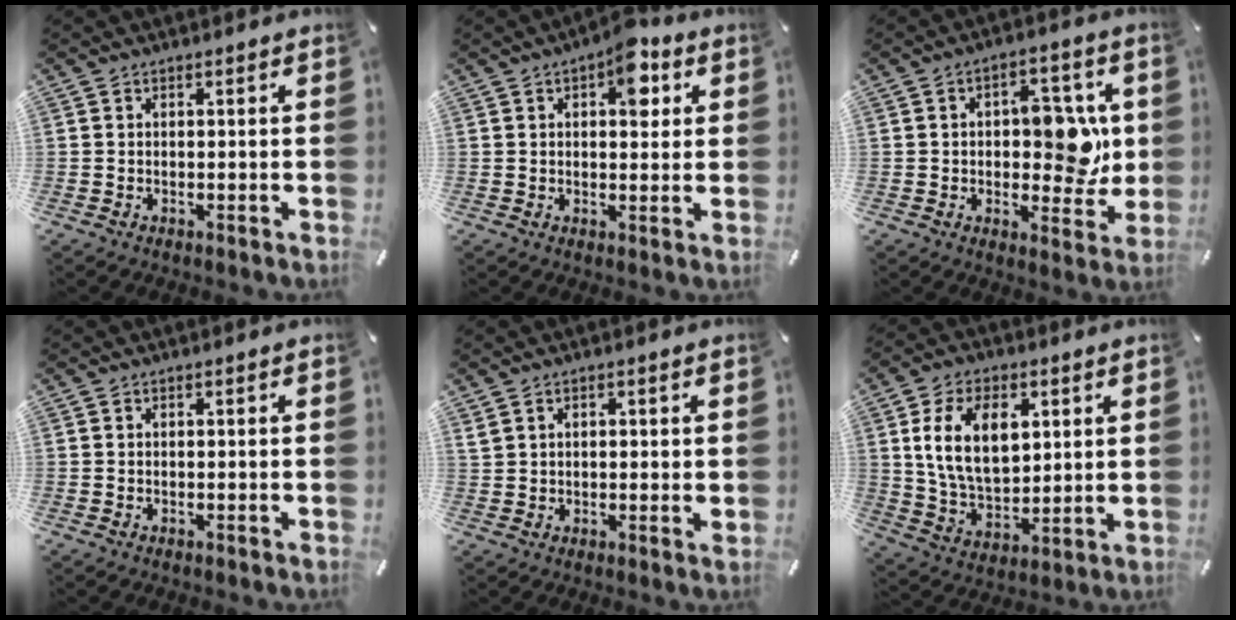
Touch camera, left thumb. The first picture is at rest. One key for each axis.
{"total": 8.4, "fx": 3.0, "fy": 4.7, "fz": 6.3, "tx": -0.069, "ty": -0.008, "tz": 0.045}
{"total": 12.1, "fx": 1.1, "fy": 7.2, "fz": 9.7, "tx": -0.116, "ty": 0.000, "tz": 0.016}
{"total": 0.0}
{"total": 2.2, "fx": 0.8, "fy": 1.3, "fz": 1.6, "tx": -0.033, "ty": 0.002, "tz": 0.015}
{"total": 14.4, "fx": 4.6, "fy": 9.3, "fz": 10.0, "tx": -0.200, "ty": -0.002, "tz": 0.079}